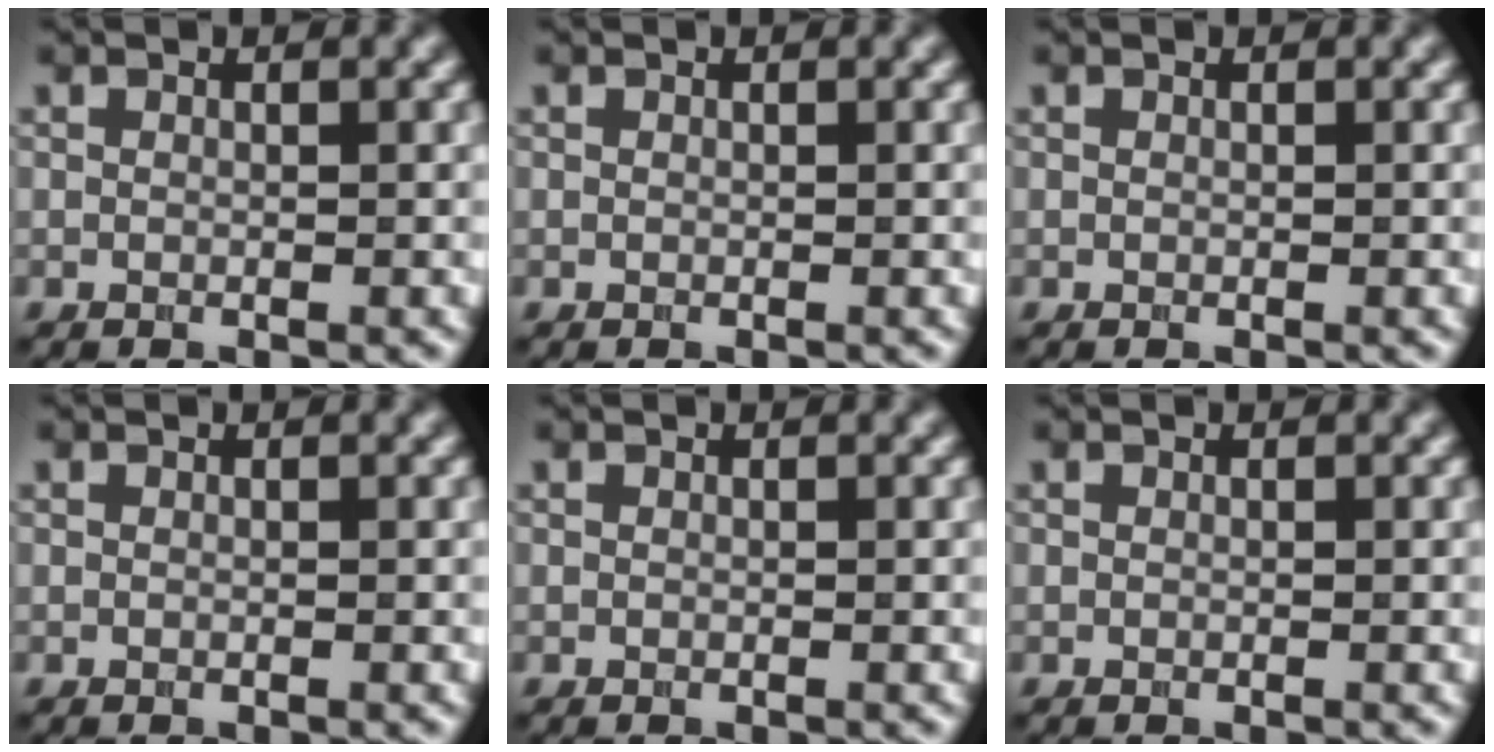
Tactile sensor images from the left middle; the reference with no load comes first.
{"total": 0.0}
{"total": 0.0}
{"total": 0.0}
{"total": 0.0}
{"total": 0.0}